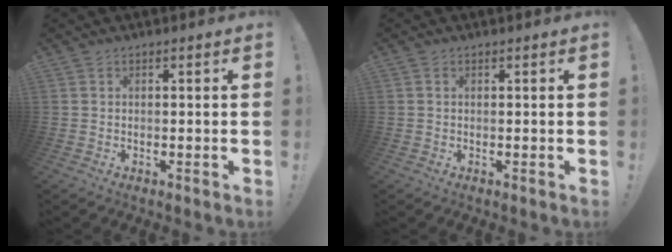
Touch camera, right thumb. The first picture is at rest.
{"total": 0.0}